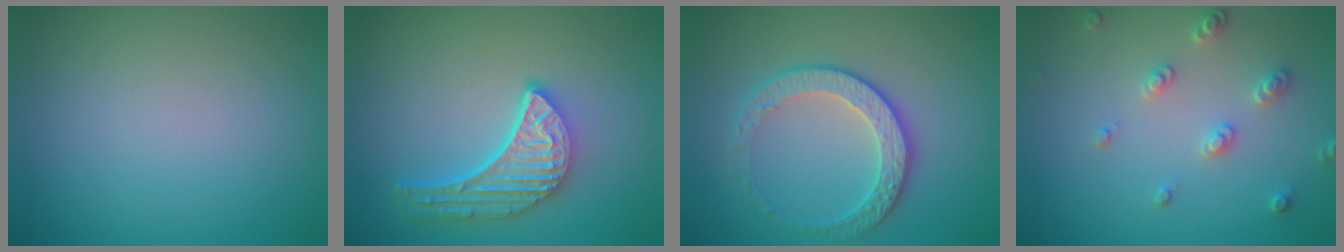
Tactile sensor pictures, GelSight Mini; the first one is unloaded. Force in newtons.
{"total": 5.1, "press": 3.8, "slide": 3.3}
{"total": 3.2, "press": 2.8, "slide": 1.6}
{"total": 2.5, "press": 2.4, "slide": 0.7}